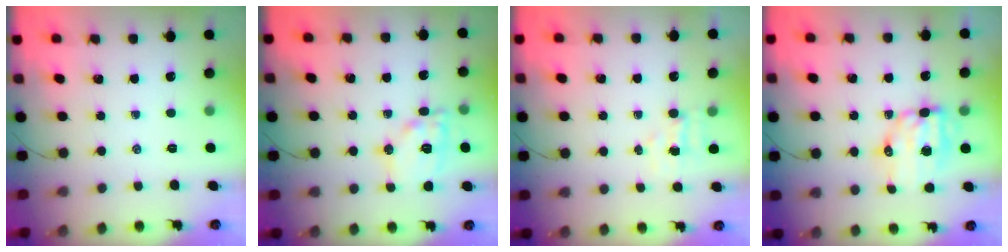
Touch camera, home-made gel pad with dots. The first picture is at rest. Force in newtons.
{"total": 12.5, "press": 12.4, "slide": 1.2}
{"total": 3.7, "press": 3.6, "slide": 1.0}
{"total": 9.4, "press": 9.2, "slide": 1.9}